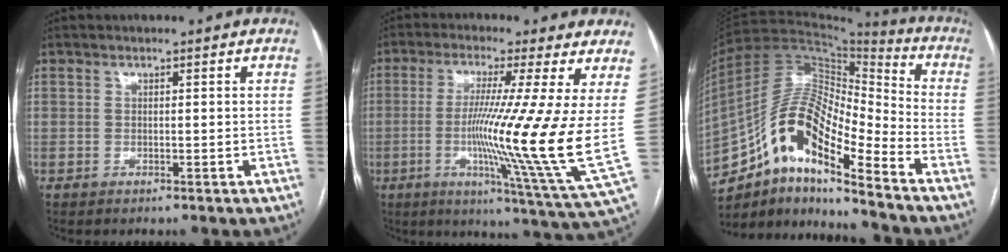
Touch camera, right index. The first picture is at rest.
{"total": 16.8, "force": [0.3, -1.9, 16.7], "torque": [-0.263, -0.033, -0.005]}
{"total": 16.5, "force": [-9.8, 4.1, 12.6], "torque": [-0.229, 0.037, -0.167]}